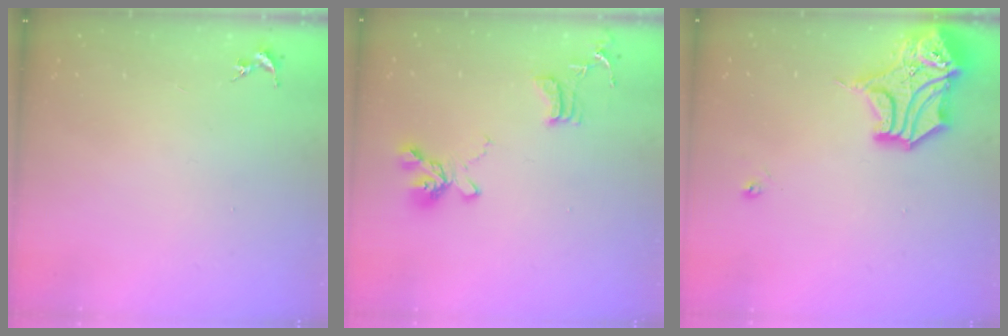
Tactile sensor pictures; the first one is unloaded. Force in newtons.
{"total": 15.8, "press": 15.7, "slide": 1.6}
{"total": 16.0, "press": 15.9, "slide": 2.2}